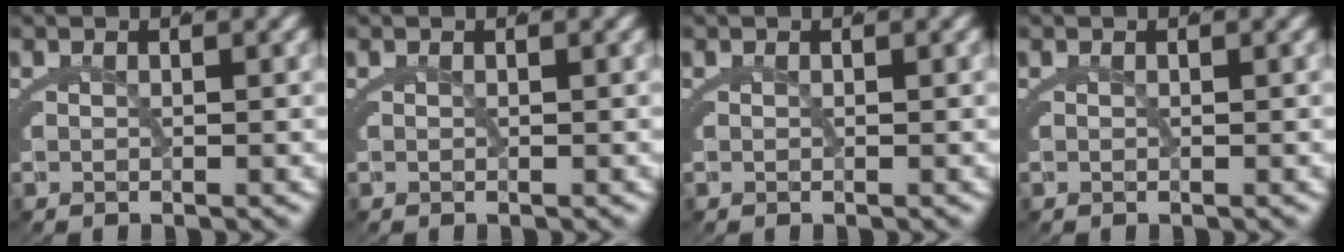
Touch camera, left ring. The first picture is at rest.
{"total": 0.0}
{"total": 0.0}
{"total": 0.0}